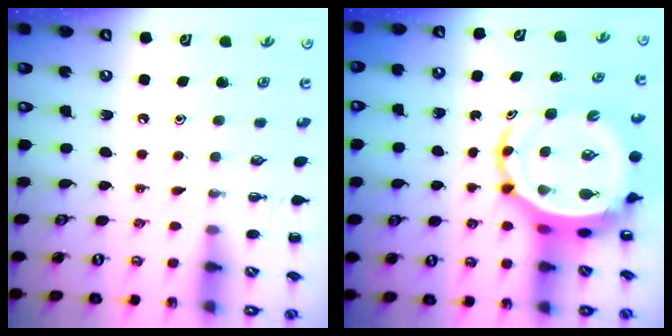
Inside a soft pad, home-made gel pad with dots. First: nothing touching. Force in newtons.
{"total": 8.8, "press": 8.2, "slide": 3.0}